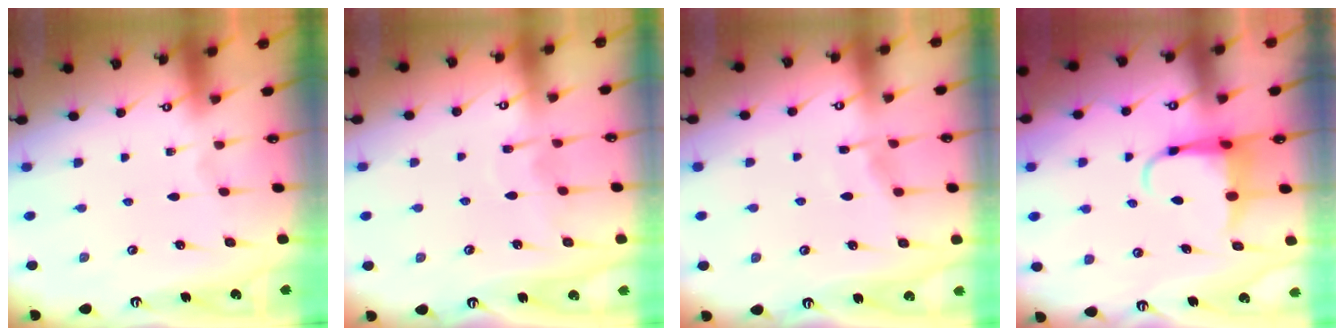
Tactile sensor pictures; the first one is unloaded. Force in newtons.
{"total": 7.4, "press": 7.4, "slide": 0.5}
{"total": 5.3, "press": 5.3, "slide": 0.6}
{"total": 5.8, "press": 5.7, "slide": 1.1}